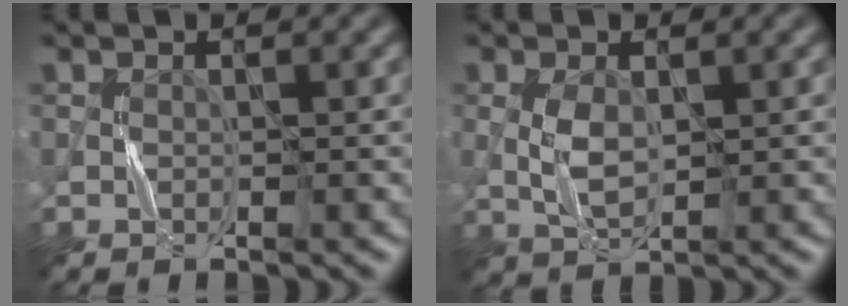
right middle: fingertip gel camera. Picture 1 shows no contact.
{"total": 2.7, "force": [0.3, 1.3, 2.3], "torque": [-0.053, 0.000, 0.012]}